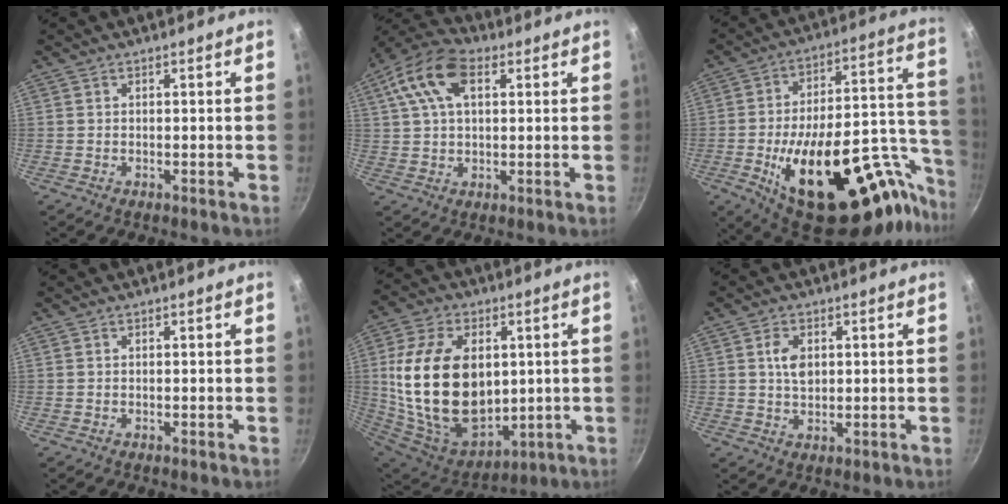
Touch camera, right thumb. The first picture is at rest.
{"total": 12.5, "force": [4.2, 7.1, 9.4], "torque": [-0.178, 0.017, 0.060]}
{"total": 35.1, "force": [-15.8, 15.2, 27.4], "torque": [-0.325, 0.074, -0.221]}
{"total": 0.0}
{"total": 25.9, "force": [2.4, 16.7, 19.7], "torque": [-0.345, -0.012, 0.064]}
{"total": 4.6, "force": [1.1, 3.0, 3.3], "torque": [-0.050, -0.004, 0.019]}